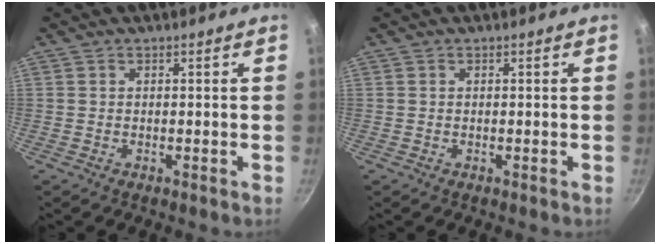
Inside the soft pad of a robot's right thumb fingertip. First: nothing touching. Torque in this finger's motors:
{"motor_torque": [0.01, 0.00, 0.03, 0.00, -0.03]}